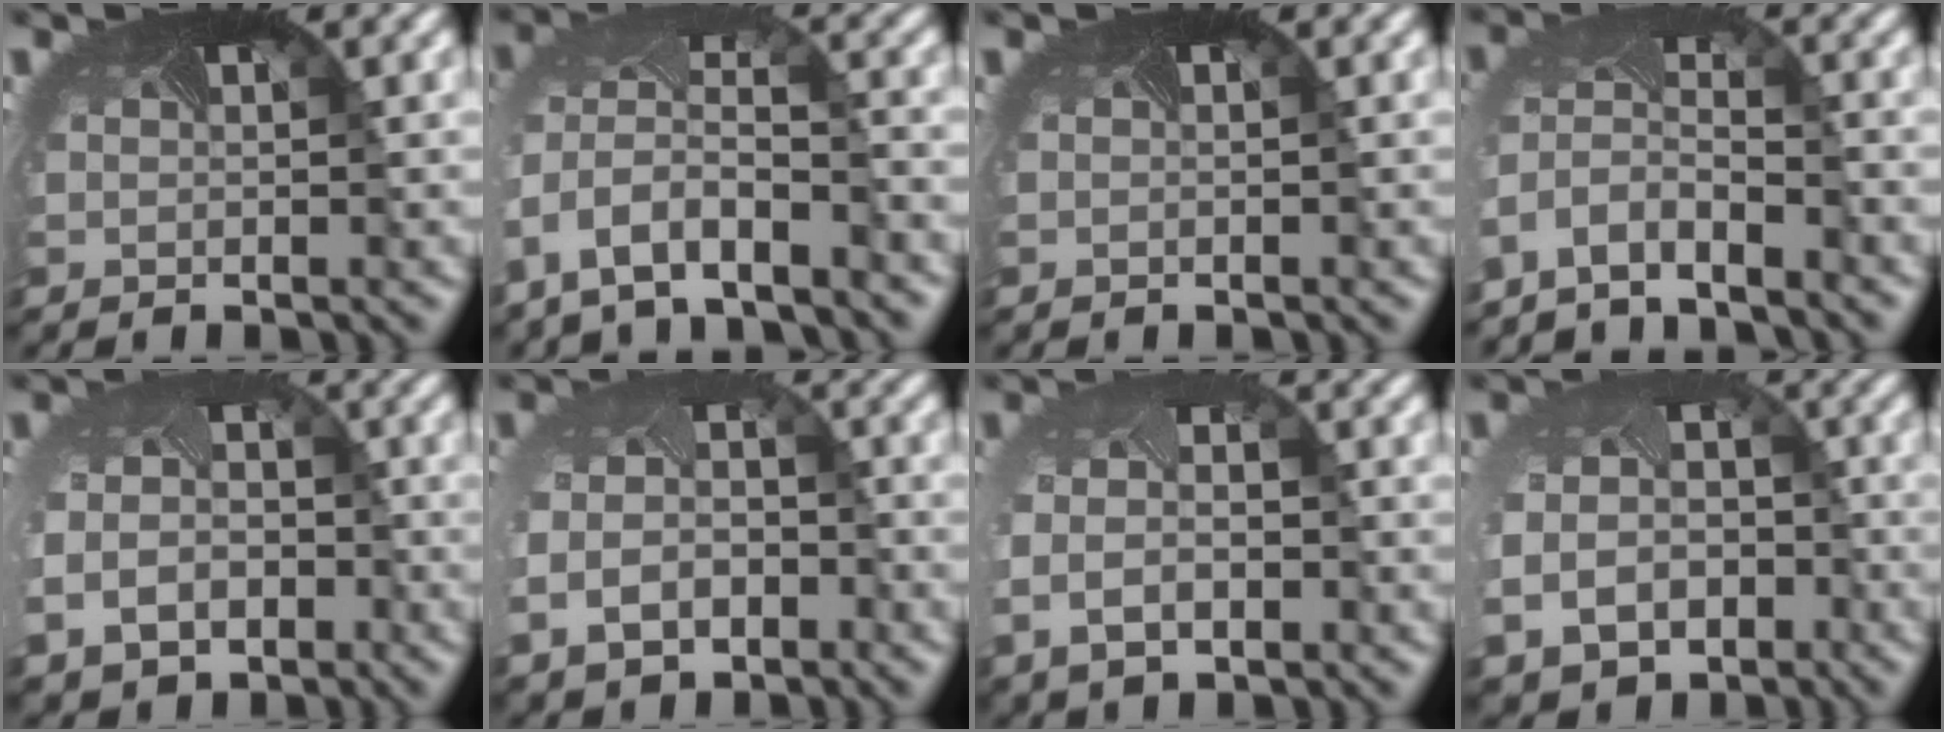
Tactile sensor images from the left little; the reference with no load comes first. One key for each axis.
{"total": 7.7, "fx": -4.7, "fy": 3.9, "fz": 4.8, "tx": -0.127, "ty": -0.024, "tz": -0.061}
{"total": 0.0}
{"total": 4.1, "fx": -3.8, "fy": 0.9, "fz": 1.4, "tx": -0.040, "ty": -0.009, "tz": -0.076}
{"total": 6.5, "fx": -2.4, "fy": 5.1, "fz": 3.1, "tx": -0.062, "ty": -0.038, "tz": -0.024}
{"total": 5.3, "fx": -2.0, "fy": 3.8, "fz": 3.0, "tx": -0.084, "ty": -0.028, "tz": -0.030}
{"total": 5.0, "fx": -0.8, "fy": 3.2, "fz": 3.7, "tx": -0.097, "ty": -0.019, "tz": -0.010}
{"total": 8.3, "fx": -3.3, "fy": 6.6, "fz": 3.8, "tx": -0.086, "ty": -0.047, "tz": -0.039}